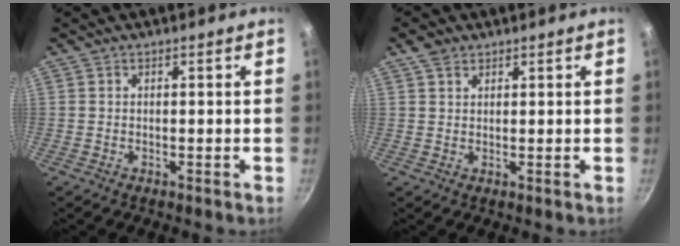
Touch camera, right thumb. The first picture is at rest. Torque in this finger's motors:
{"motor_torque": [-0.01, 0.05, 0.23, -0.38, -0.03]}